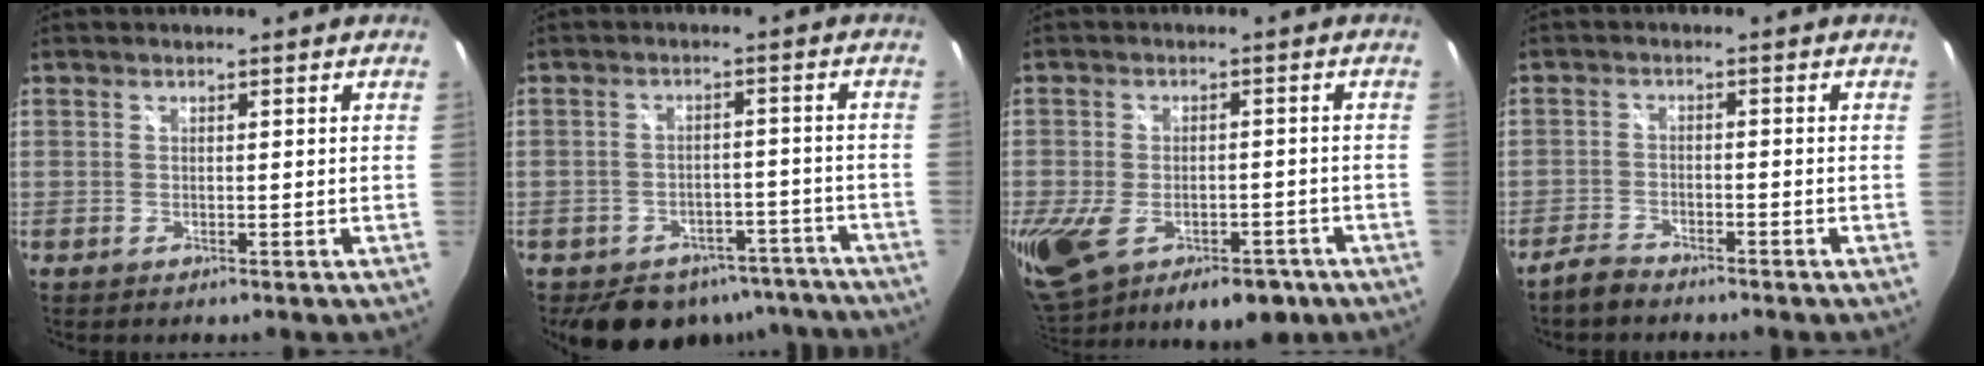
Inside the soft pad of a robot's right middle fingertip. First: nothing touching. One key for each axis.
{"total": 14.6, "fx": -11.3, "fy": 7.9, "fz": 4.8, "tx": -0.100, "ty": 0.021, "tz": -0.126}
{"total": 23.9, "fx": -11.2, "fy": 14.5, "fz": 15.5, "tx": -0.352, "ty": -0.053, "tz": -0.153}
{"total": 3.7, "fx": -3.4, "fy": 1.1, "fz": 1.0, "tx": -0.040, "ty": -0.002, "tz": -0.065}